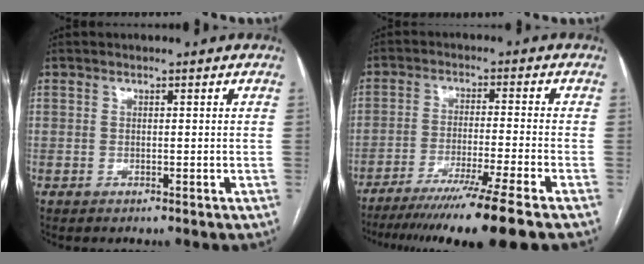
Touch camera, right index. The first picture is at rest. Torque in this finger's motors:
{"motor_torque": [0.55, -0.63, 0.71, 0.17]}